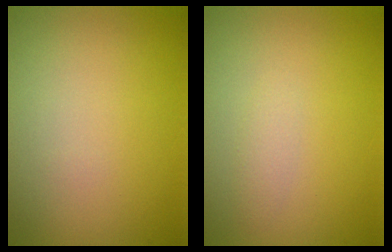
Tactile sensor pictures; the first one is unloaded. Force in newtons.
{"total": 0.9, "press": 0.9, "slide": 0.1}